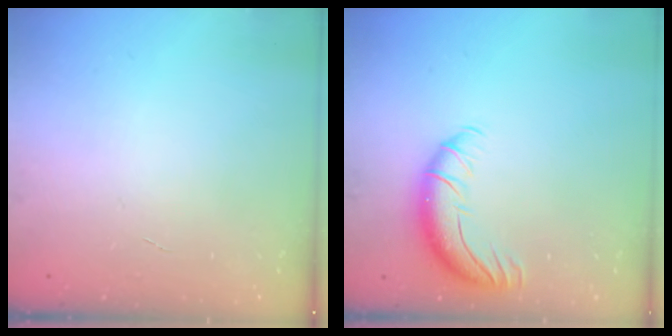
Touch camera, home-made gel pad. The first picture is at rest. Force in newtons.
{"total": 10.1, "press": 9.8, "slide": 2.2}